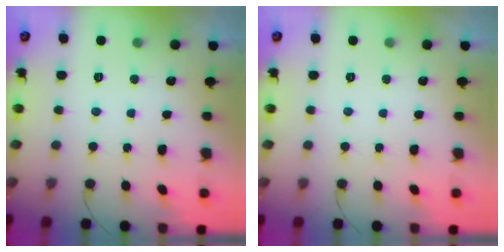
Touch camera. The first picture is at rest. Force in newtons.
{"total": 0.0}